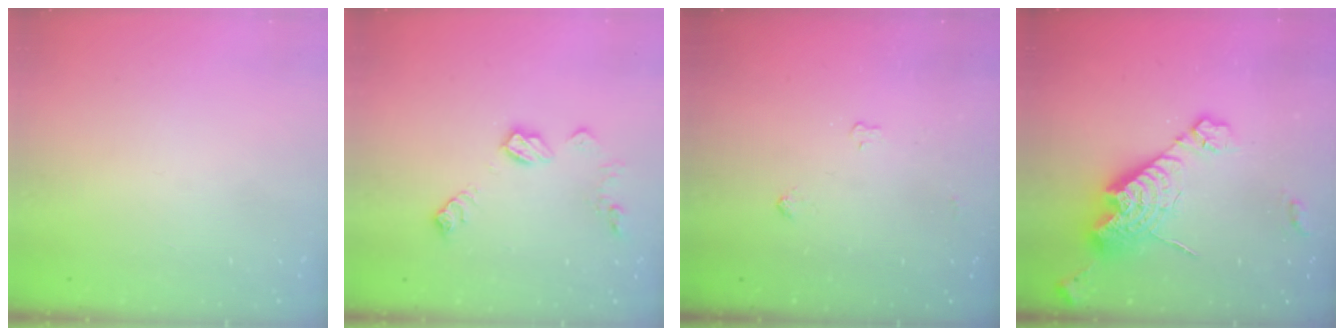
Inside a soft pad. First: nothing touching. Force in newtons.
{"total": 9.0, "press": 9.0, "slide": 0.3}
{"total": 3.5, "press": 3.4, "slide": 0.6}
{"total": 16.6, "press": 16.5, "slide": 1.5}